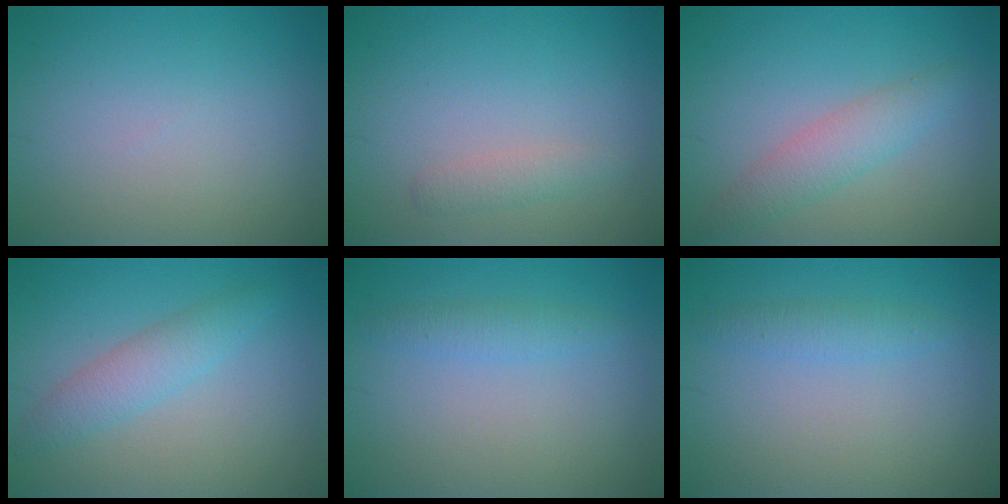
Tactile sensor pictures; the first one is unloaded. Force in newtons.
{"total": 1.3, "press": 1.3, "slide": 0.0}
{"total": 2.9, "press": 2.9, "slide": 0.1}
{"total": 2.8, "press": 2.8, "slide": 0.0}
{"total": 1.6, "press": 1.6, "slide": 0.1}
{"total": 1.6, "press": 1.6, "slide": 0.1}